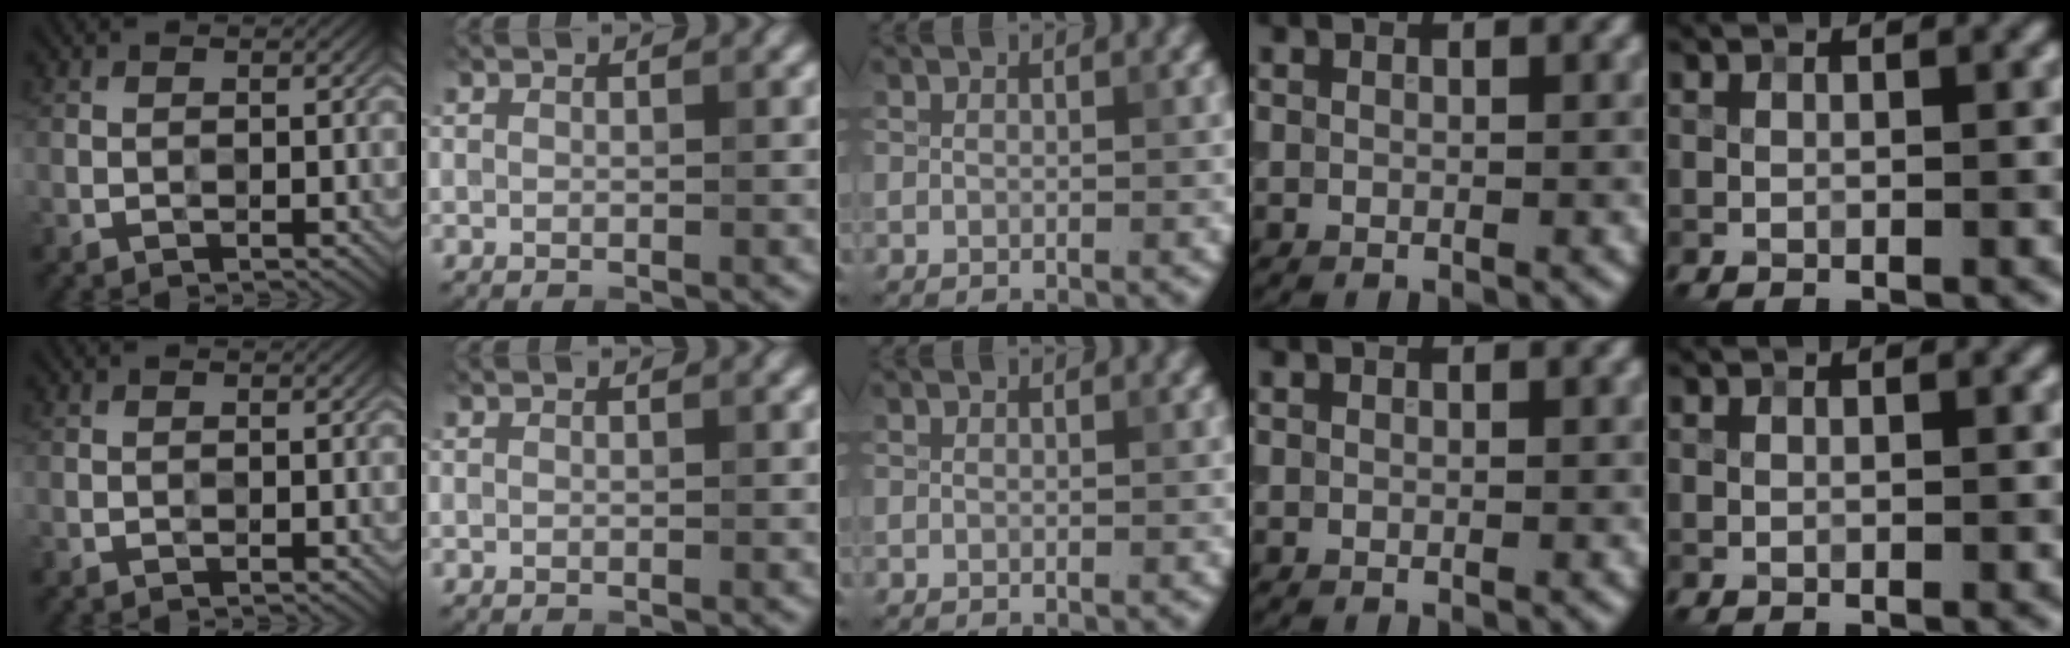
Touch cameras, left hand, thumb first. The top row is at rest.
{}